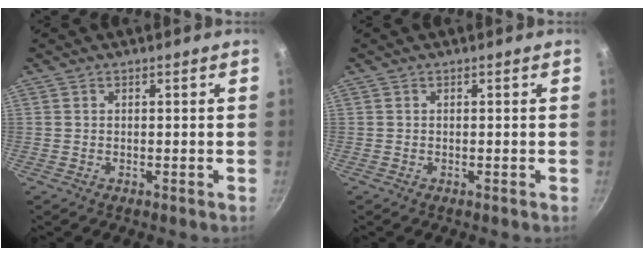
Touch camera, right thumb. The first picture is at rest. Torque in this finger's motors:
{"motor_torque": [0.16, 0.10, 0.12, 0.36, 0.01]}